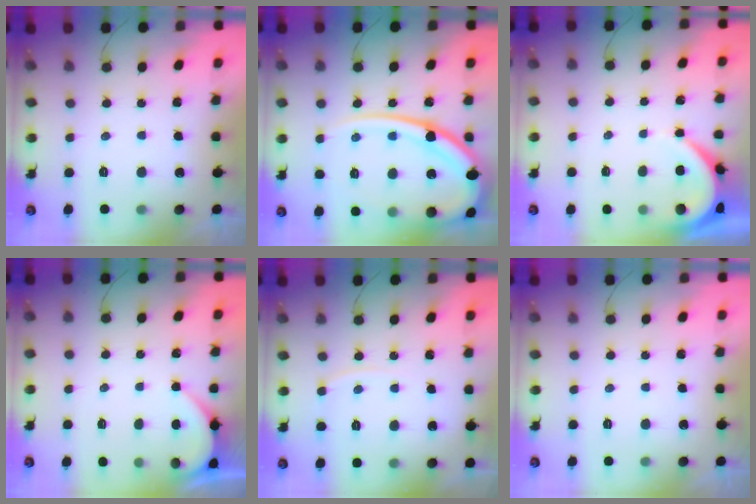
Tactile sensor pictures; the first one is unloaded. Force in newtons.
{"total": 19.4, "press": 19.3, "slide": 2.0}
{"total": 5.3, "press": 5.2, "slide": 0.7}
{"total": 2.7, "press": 2.7, "slide": 0.1}
{"total": 3.1, "press": 3.1, "slide": 0.3}
{"total": 0.0}